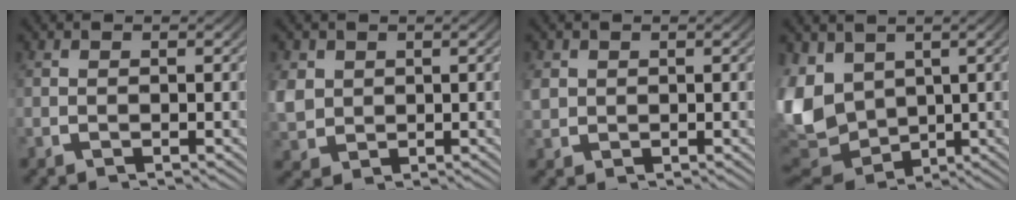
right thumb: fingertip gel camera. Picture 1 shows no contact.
{"total": 4.3, "force": [0.4, 3.8, 1.9], "torque": [-0.069, -0.023, 0.026]}
{"total": 2.2, "force": [0.5, 2.0, 0.8], "torque": [-0.030, -0.007, 0.017]}
{"total": 11.4, "force": [-1.2, 9.1, 6.7], "torque": [-0.202, -0.058, 0.010]}